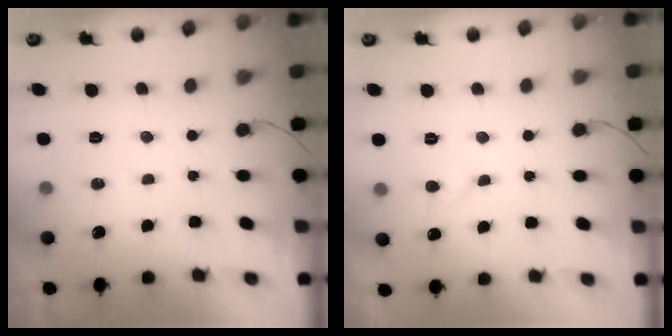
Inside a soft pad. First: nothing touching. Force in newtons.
{"total": 3.8, "press": 3.8, "slide": 0.3}